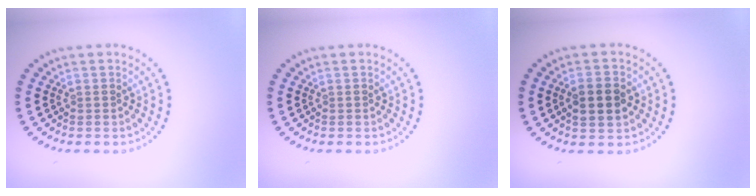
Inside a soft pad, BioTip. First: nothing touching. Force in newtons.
{"total": 0.0}
{"total": 2.9, "press": 2.9, "slide": 0.2}